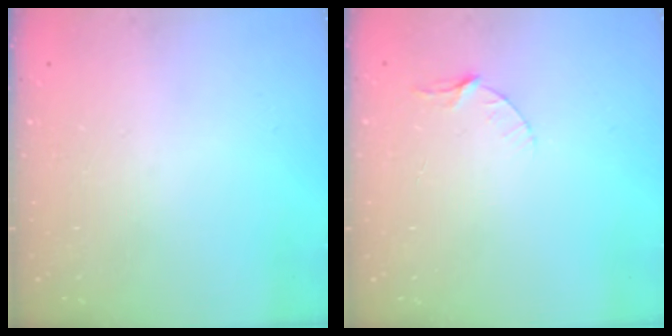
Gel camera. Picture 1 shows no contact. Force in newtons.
{"total": 3.5, "press": 3.4, "slide": 0.4}